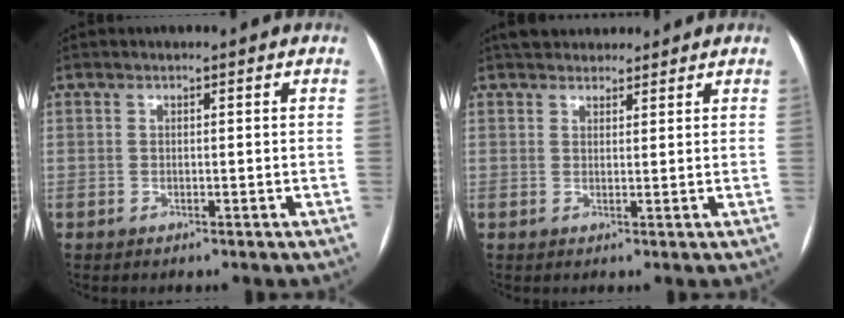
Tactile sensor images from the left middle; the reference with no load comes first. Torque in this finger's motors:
{"motor_torque": [0.30, -0.26, 0.01, 0.00]}